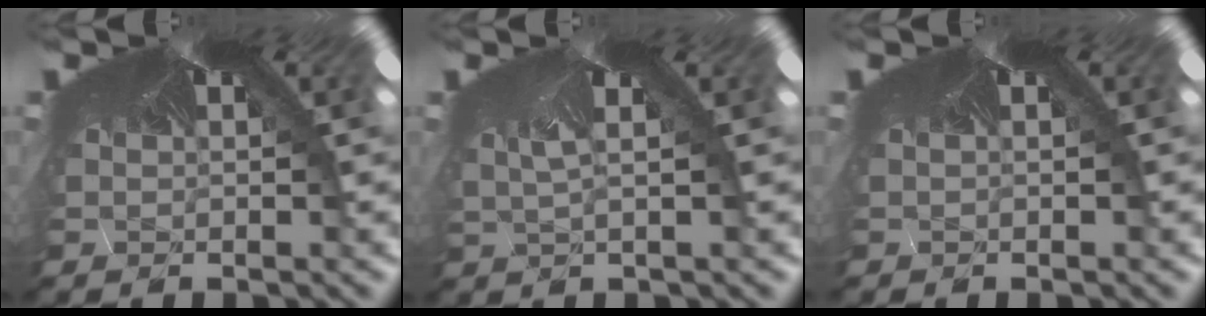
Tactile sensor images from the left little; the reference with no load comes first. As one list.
[{"total": 2.0, "force": [-1.4, -1.4, -0.4], "torque": [0.006, -0.019, -0.006]}, {"total": 0.0}]